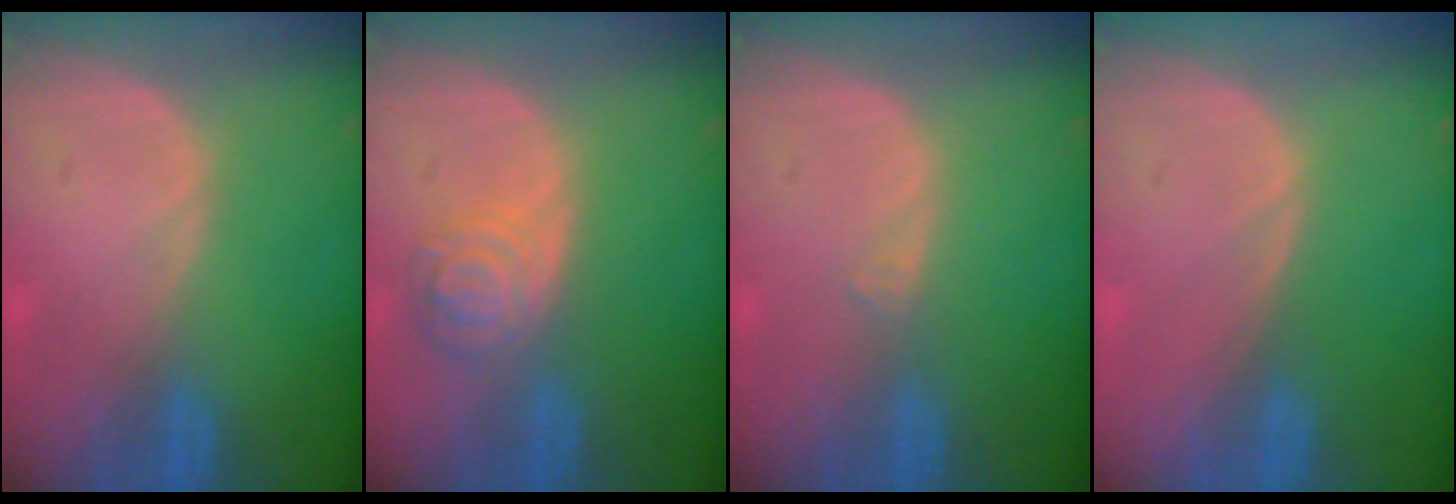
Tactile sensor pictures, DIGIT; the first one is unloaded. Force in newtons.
{"total": 5.3, "press": 4.8, "slide": 2.4}
{"total": 0.6, "press": 0.5, "slide": 0.2}
{"total": 0.0}